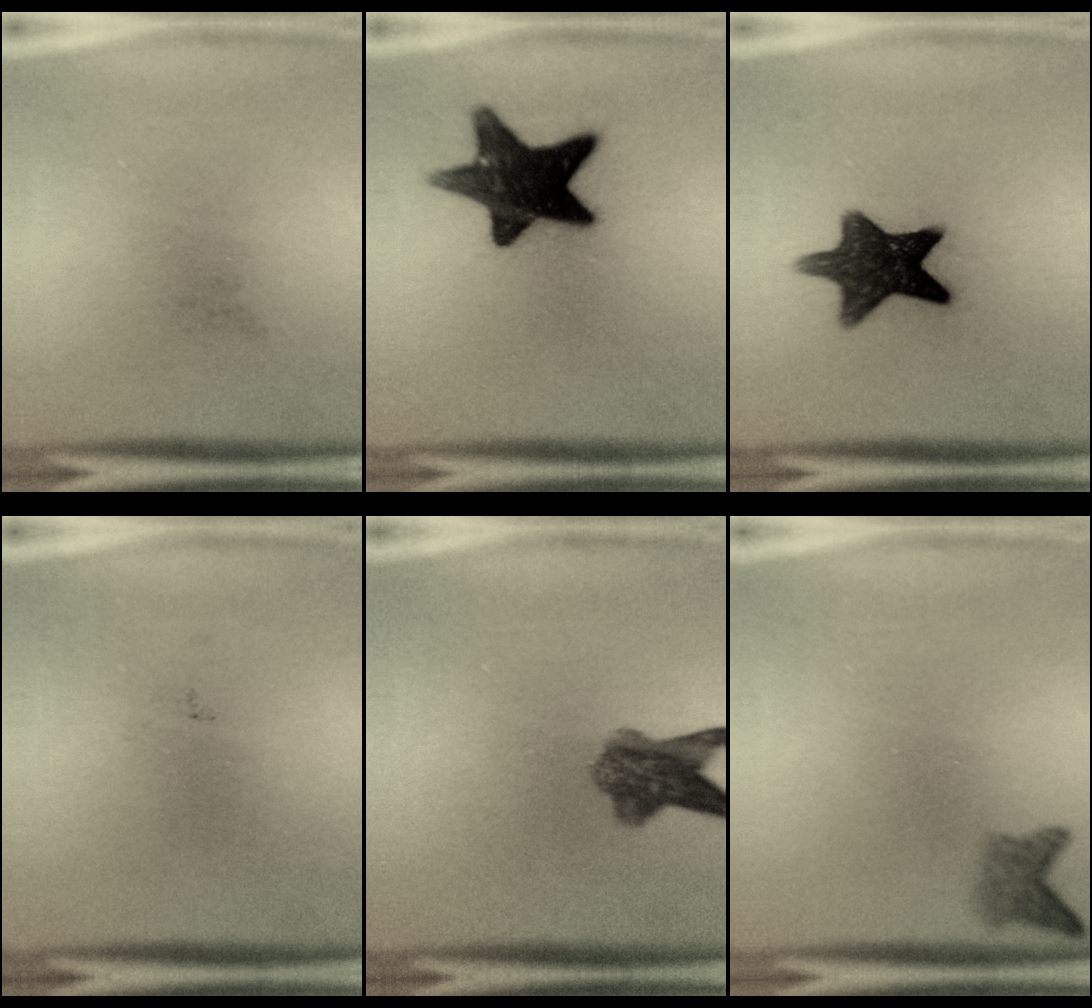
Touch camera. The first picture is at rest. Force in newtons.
{"total": 15.0}
{"total": 12.2}
{"total": 0.0}
{"total": 6.6}
{"total": 2.1}